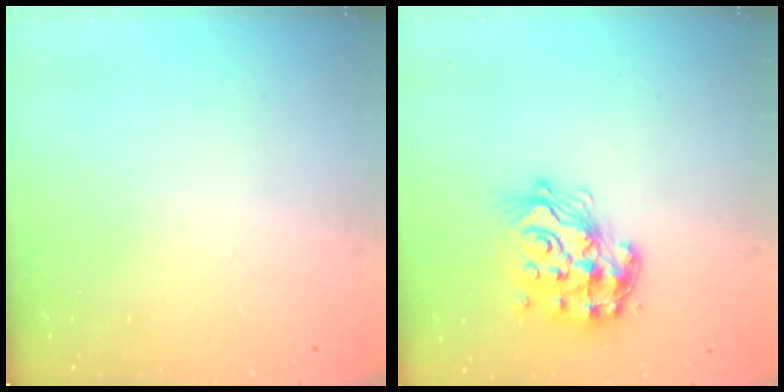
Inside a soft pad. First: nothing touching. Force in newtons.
{"total": 18.3, "press": 18.3, "slide": 1.4}